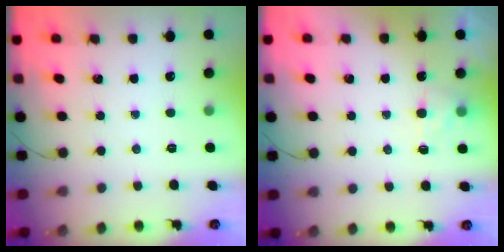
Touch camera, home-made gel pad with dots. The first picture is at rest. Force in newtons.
{"total": 5.2, "press": 5.0, "slide": 1.3}